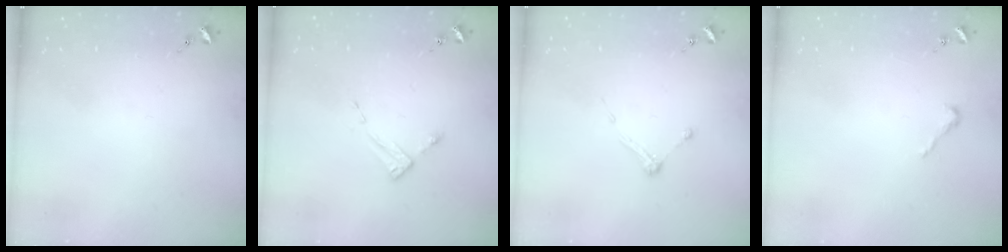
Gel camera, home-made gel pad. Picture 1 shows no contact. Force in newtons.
{"total": 2.7, "press": 2.7, "slide": 0.4}
{"total": 3.9, "press": 3.8, "slide": 0.4}
{"total": 2.5, "press": 2.5, "slide": 0.2}